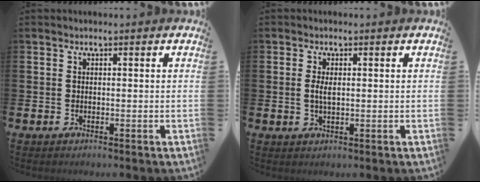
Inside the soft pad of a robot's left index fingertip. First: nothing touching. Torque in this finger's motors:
{"motor_torque": [0.15, 0.05, 0.06, 0.05]}